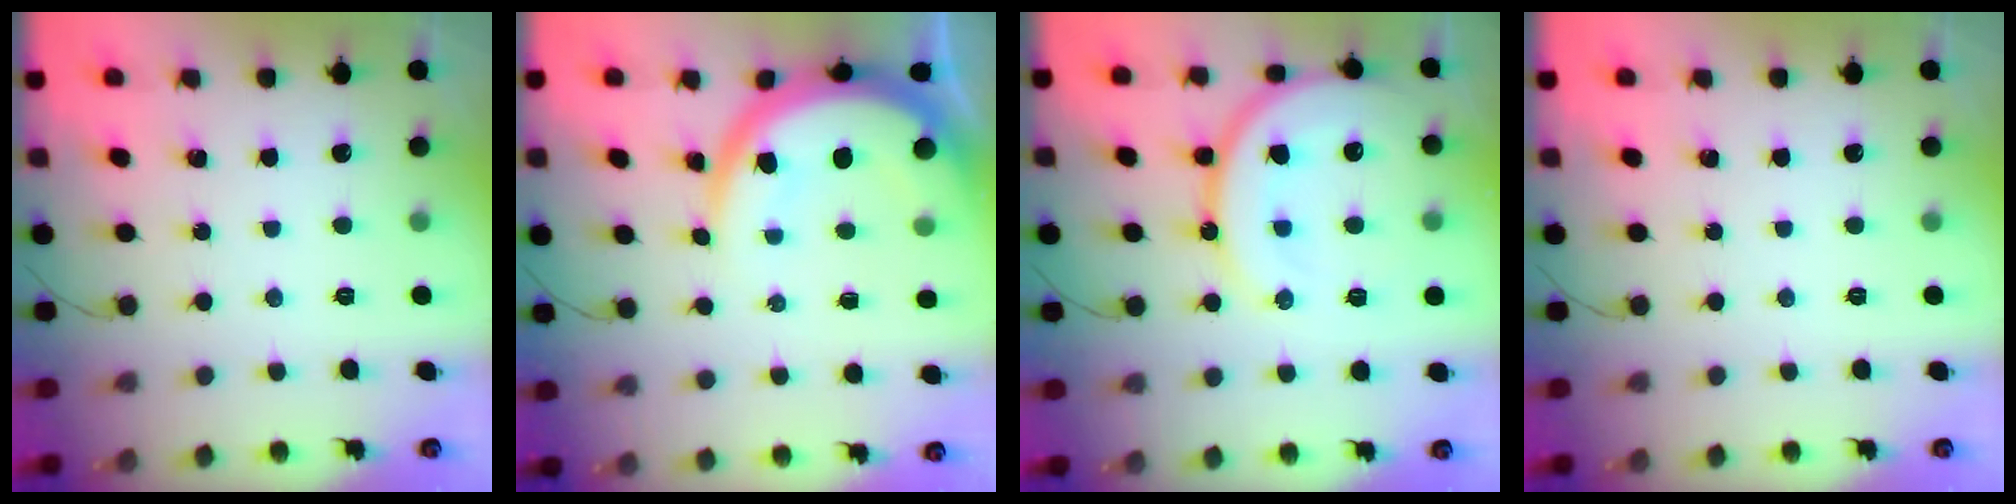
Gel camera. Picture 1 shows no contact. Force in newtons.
{"total": 13.1, "press": 13.1, "slide": 1.0}
{"total": 16.6, "press": 16.5, "slide": 1.6}
{"total": 0.0}